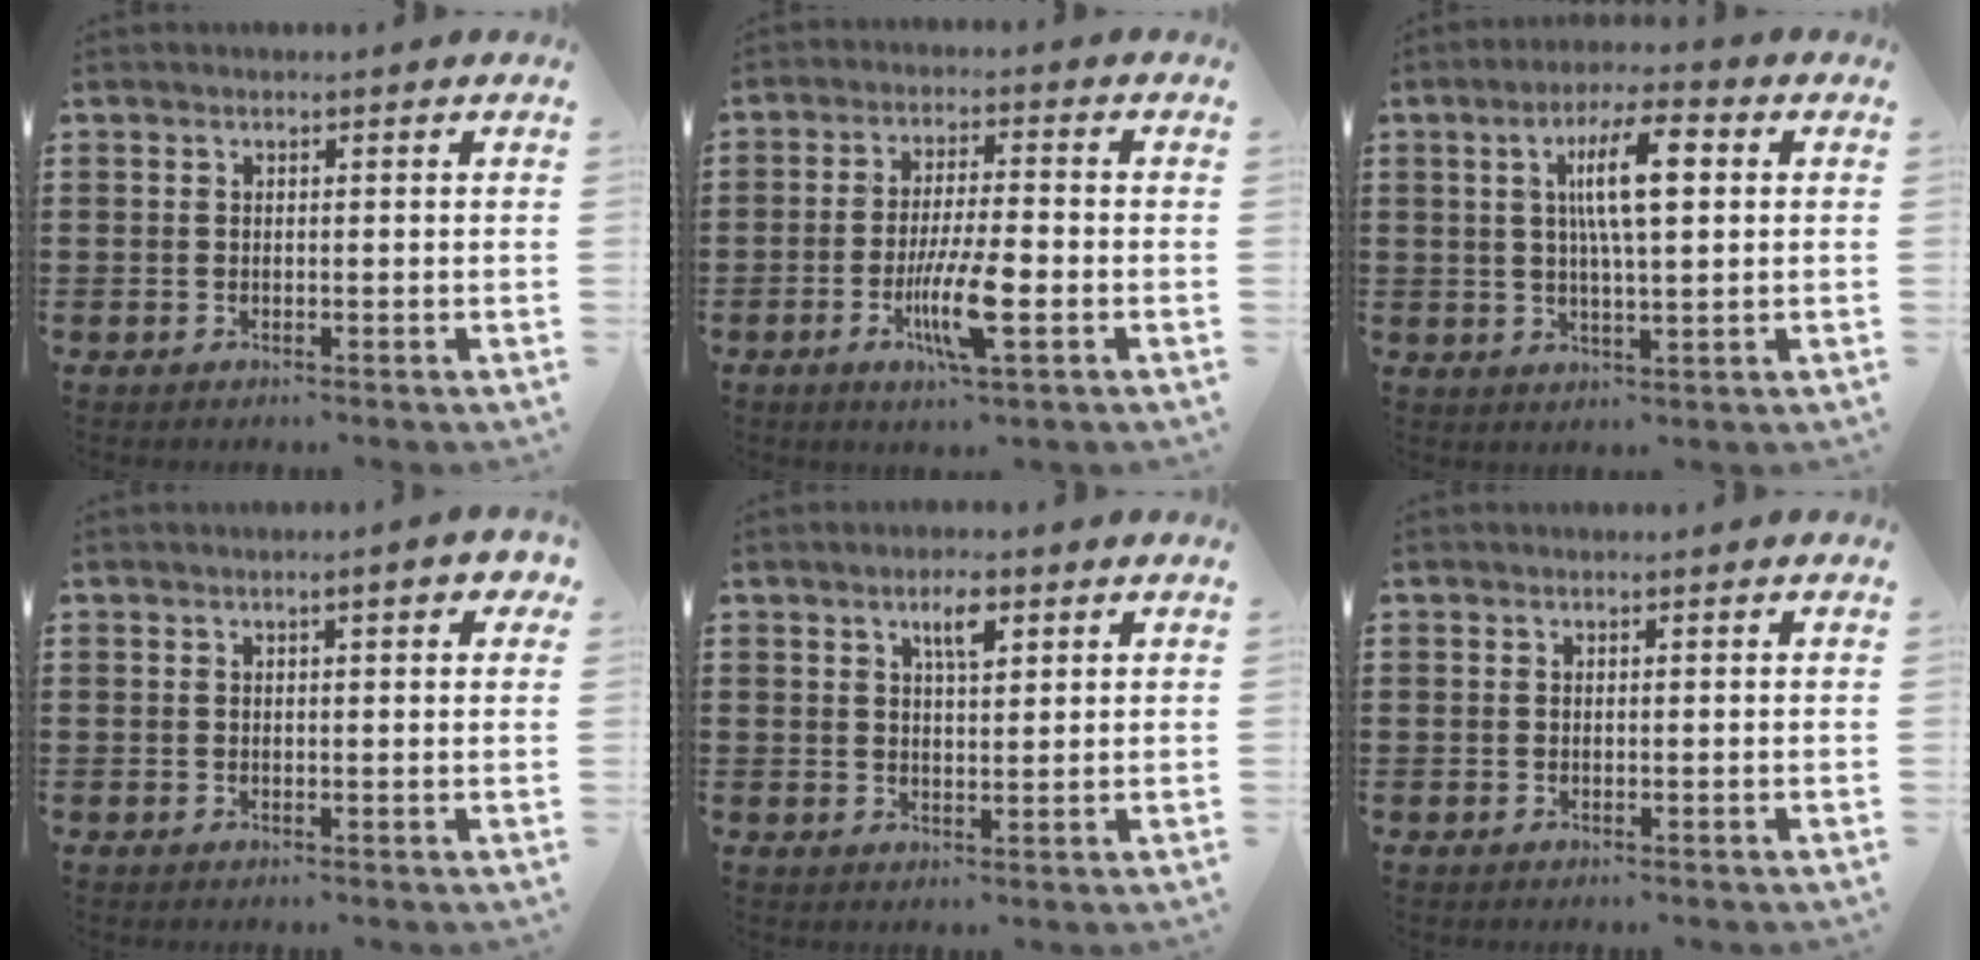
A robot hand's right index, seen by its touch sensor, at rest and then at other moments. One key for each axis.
{"total": 9.2, "fx": -2.9, "fy": 1.8, "fz": 8.5, "tx": -0.169, "ty": -0.013, "tz": -0.053}
{"total": 9.2, "fx": 2.1, "fy": 2.2, "fz": 8.7, "tx": -0.169, "ty": 0.005, "tz": 0.028}
{"total": 2.5, "fx": 1.1, "fy": 0.5, "fz": 2.2, "tx": -0.037, "ty": 0.002, "tz": 0.015}
{"total": 3.9, "fx": 2.2, "fy": 1.1, "fz": 3.0, "tx": -0.049, "ty": 0.000, "tz": 0.034}
{"total": 0.0}